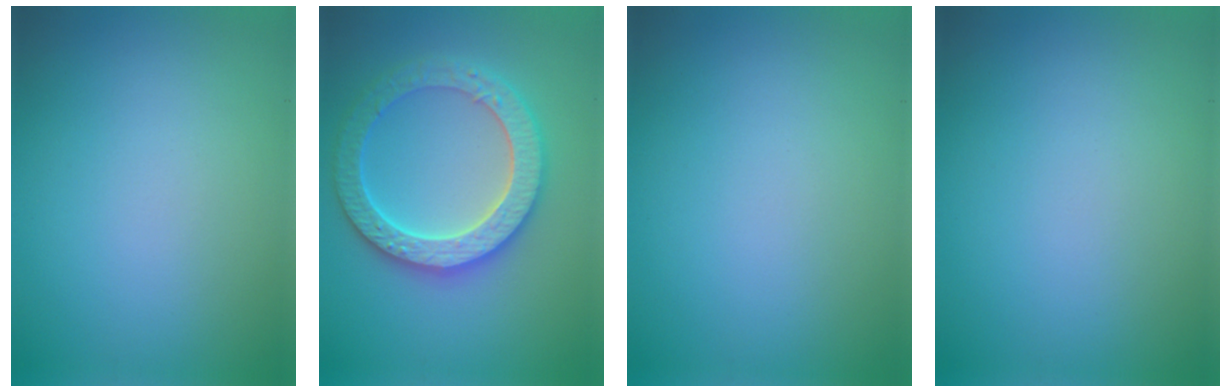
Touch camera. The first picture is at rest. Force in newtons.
{"total": 6.1, "press": 6.0, "slide": 1.3}
{"total": 0.0}
{"total": 0.0}